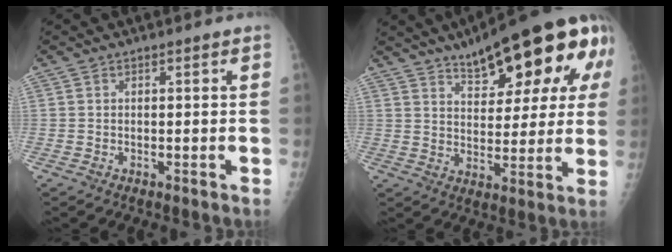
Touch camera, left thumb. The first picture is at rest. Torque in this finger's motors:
{"motor_torque": [0.54, 0.63, 1.56, -1.18, 0.29]}